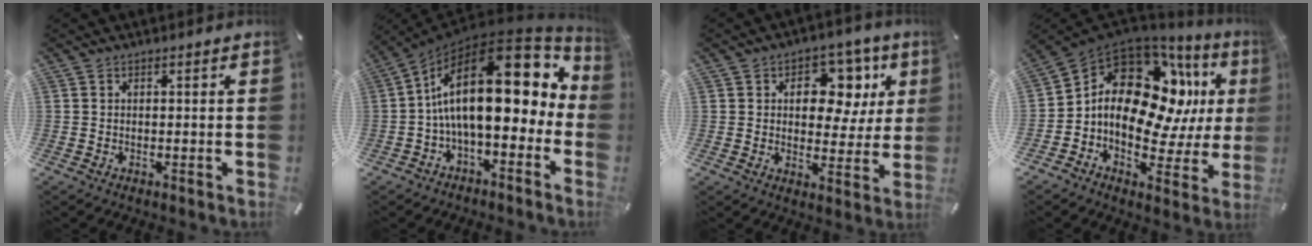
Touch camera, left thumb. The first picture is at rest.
{"total": 24.7, "force": [4.1, 11.6, 21.4], "torque": [-0.374, -0.038, 0.067]}
{"total": 11.3, "force": [4.2, 8.3, 6.5], "torque": [-0.074, -0.023, 0.070]}
{"total": 17.9, "force": [3.7, 12.2, 12.5], "torque": [-0.211, -0.029, 0.061]}